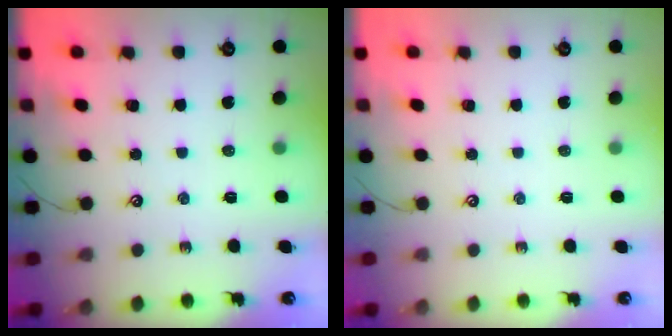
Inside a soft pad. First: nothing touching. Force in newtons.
{"total": 0.0}